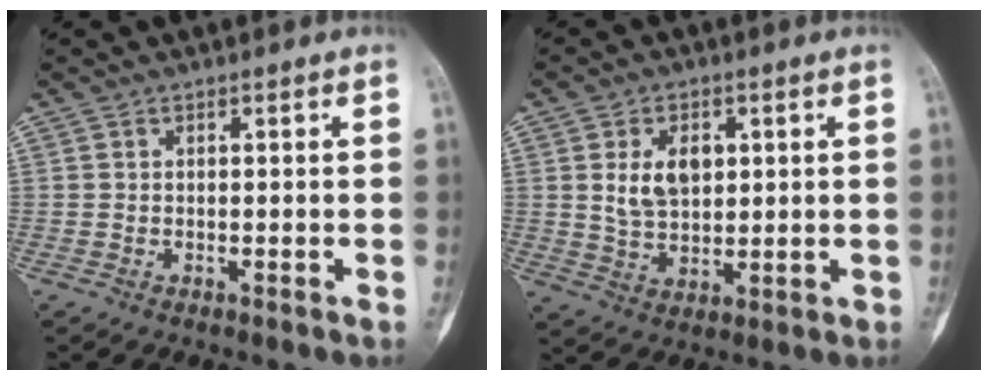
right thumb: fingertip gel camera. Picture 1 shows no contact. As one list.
[{"total": 8.2, "force": [1.9, 5.6, 5.8], "torque": [-0.074, -0.008, 0.040]}]